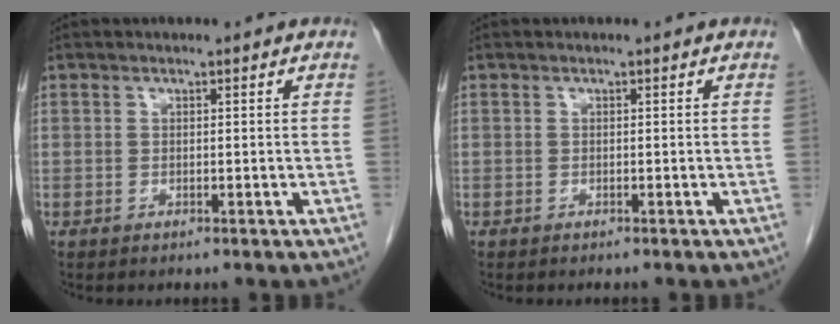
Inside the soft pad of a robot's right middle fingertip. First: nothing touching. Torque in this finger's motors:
{"motor_torque": [-0.03, -0.04, -0.03, -0.01]}